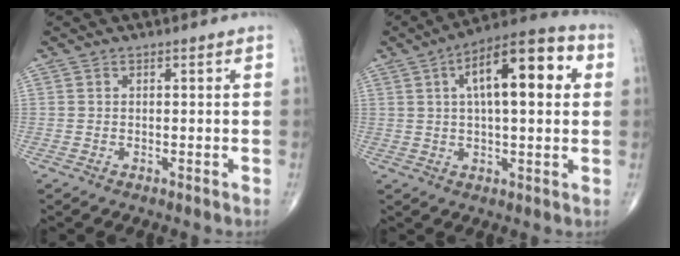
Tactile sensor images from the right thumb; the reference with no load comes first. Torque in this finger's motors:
{"motor_torque": [-0.57, 2.78, 1.64, 0.40, 0.42]}